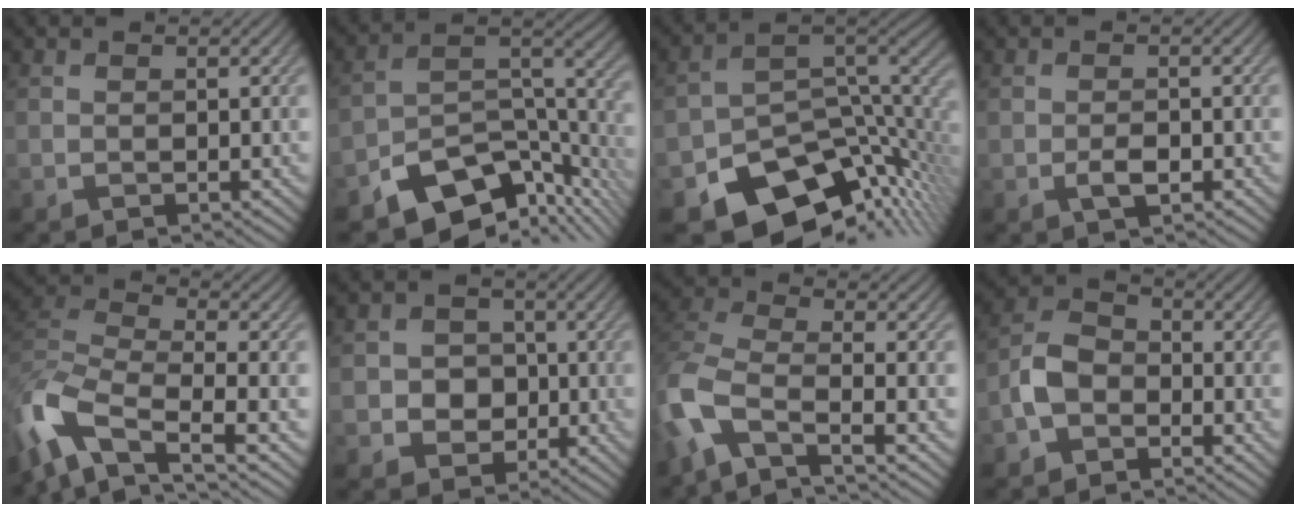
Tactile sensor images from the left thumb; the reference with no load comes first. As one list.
[{"total": 12.4, "force": [-8.8, 5.5, 6.8], "torque": [-0.108, -0.018, -0.152]}, {"total": 13.2, "force": [-8.5, 7.1, 7.3], "torque": [-0.122, -0.028, -0.129]}, {"total": 2.1, "force": [-0.9, 1.0, 1.6], "torque": [-0.029, -0.001, -0.016]}, {"total": 12.3, "force": [-7.4, 5.3, 8.3], "torque": [-0.213, -0.017, -0.139]}, {"total": 4.5, "force": [-0.7, 4.1, 1.7], "torque": [-0.027, 0.003, -0.032]}, {"total": 9.7, "force": [-5.3, 3.6, 7.3], "torque": [-0.172, -0.012, -0.120]}, {"total": 5.1, "force": [-2.5, 3.4, 2.7], "torque": [-0.057, 0.006, -0.062]}]